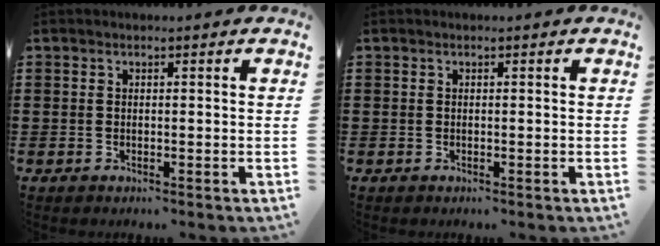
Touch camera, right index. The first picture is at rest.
{"total": 0.0}